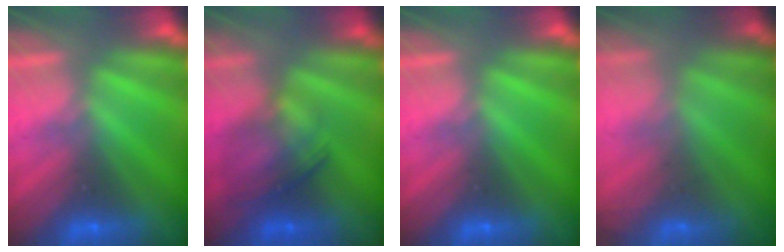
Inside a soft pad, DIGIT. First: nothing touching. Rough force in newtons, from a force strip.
{"total": 2.0}
{"total": 0.0}
{"total": 8.2}